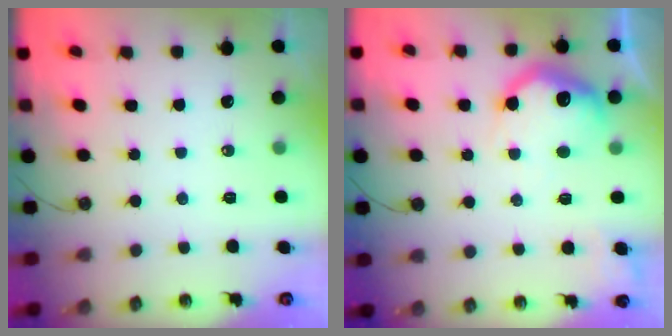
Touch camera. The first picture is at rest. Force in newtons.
{"total": 15.8, "press": 15.7, "slide": 1.2}